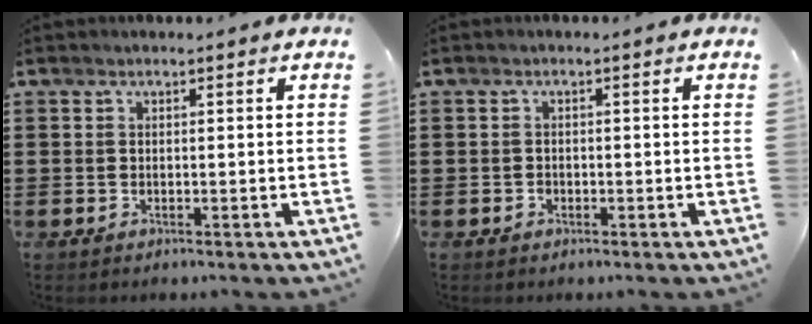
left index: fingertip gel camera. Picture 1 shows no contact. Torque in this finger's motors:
{"motor_torque": [0.05, -0.01, 0.00, 0.00]}